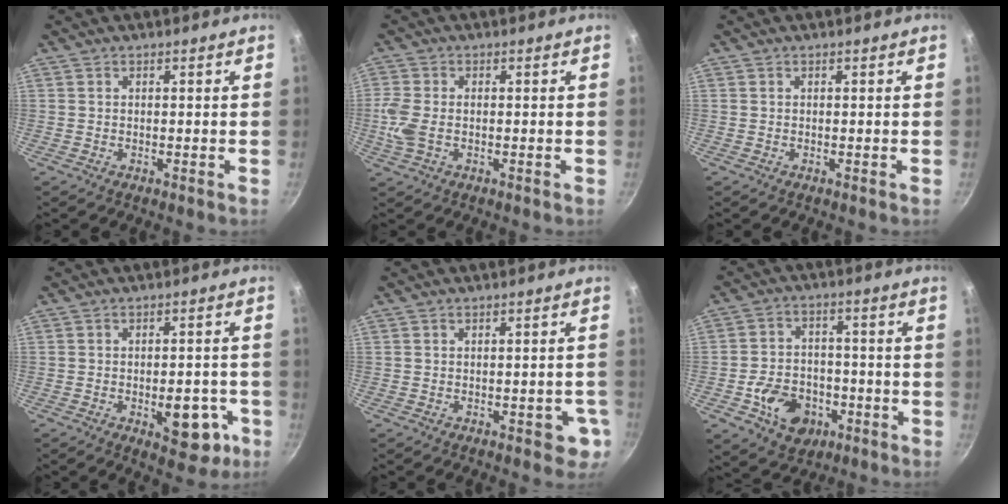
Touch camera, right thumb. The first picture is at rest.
{"total": 5.7, "force": [-0.8, 3.4, 4.5], "torque": [-0.109, -0.001, -0.019]}
{"total": 0.0}
{"total": 9.8, "force": [-3.3, 5.1, 7.6], "torque": [-0.064, 0.016, -0.035]}
{"total": 4.3, "force": [-1.4, 2.4, 3.2], "torque": [-0.010, 0.014, -0.013]}
{"total": 11.8, "force": [-4.6, 8.8, 6.3], "torque": [-0.077, 0.038, -0.067]}